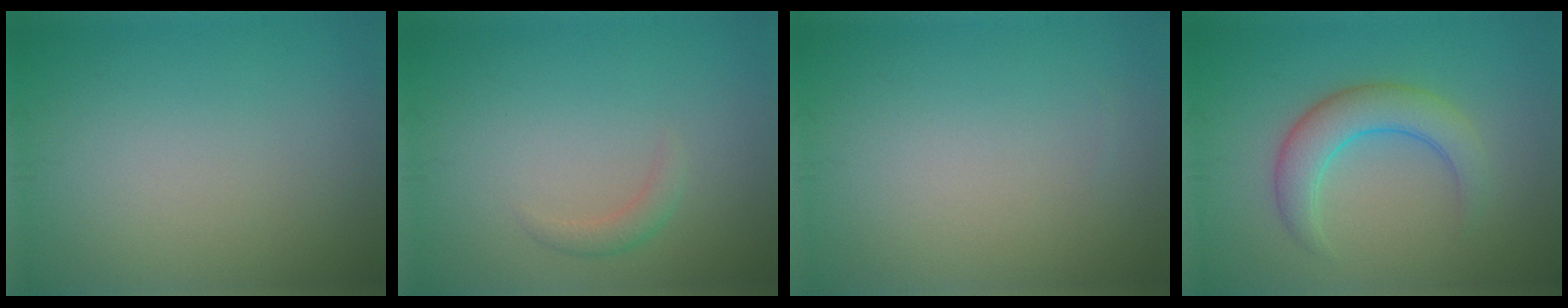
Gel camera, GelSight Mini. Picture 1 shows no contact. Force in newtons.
{"total": 1.2, "press": 1.2, "slide": 0.1}
{"total": 0.0}
{"total": 4.3, "press": 4.3, "slide": 0.2}